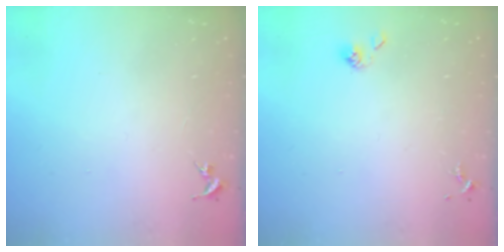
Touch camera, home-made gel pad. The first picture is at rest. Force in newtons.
{"total": 3.6, "press": 3.4, "slide": 1.2}